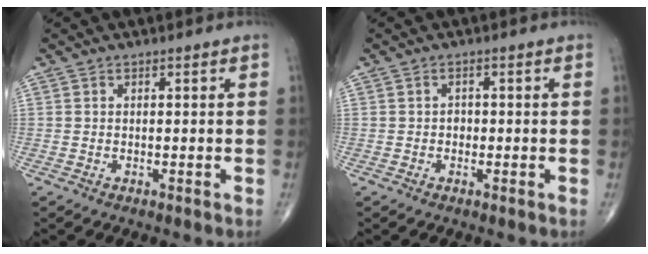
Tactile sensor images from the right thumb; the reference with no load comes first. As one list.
[{"total": 1.2, "force": [-0.2, 1.0, 0.6], "torque": [-0.003, 0.004, -0.006]}]